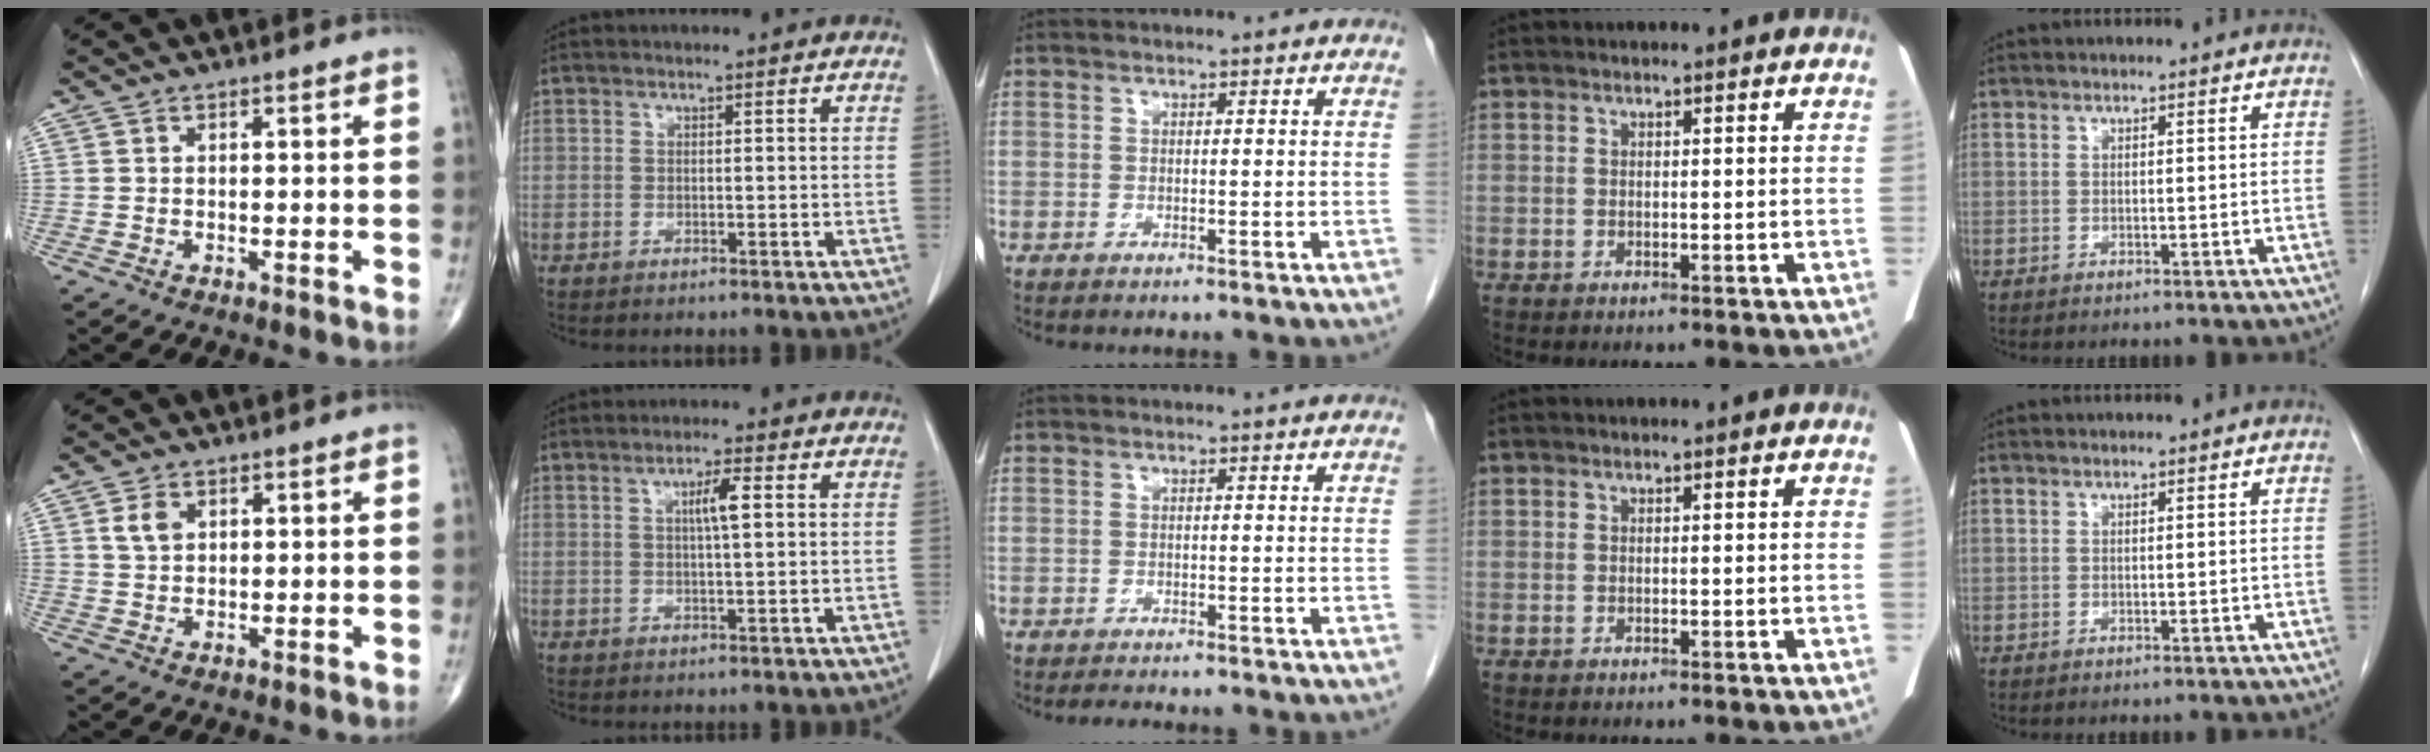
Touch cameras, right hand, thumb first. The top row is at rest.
{"thumb": {"total": 3.2, "force": [1.2, 2.2, 2.1], "torque": [-0.034, -0.001, 0.026]}, "index": {"total": 3.4, "force": [0.8, 0.2, 3.3], "torque": [-0.059, 0.002, 0.013]}, "middle": {"total": 1.5, "force": [-1.4, 0.1, 0.6], "torque": [-0.014, -0.005, -0.020]}}